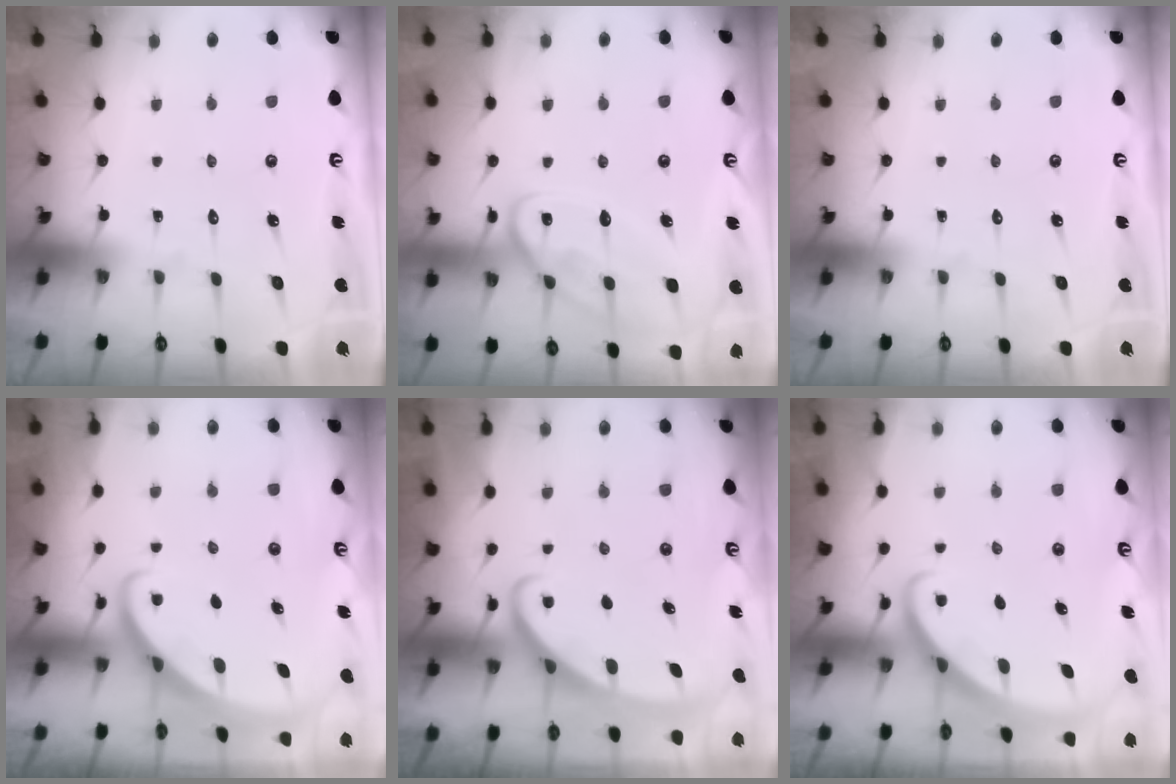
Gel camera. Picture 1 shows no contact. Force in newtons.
{"total": 15.1, "press": 15.1, "slide": 1.4}
{"total": 0.0}
{"total": 2.7, "press": 2.7, "slide": 0.2}
{"total": 2.6, "press": 2.6, "slide": 0.4}
{"total": 2.7, "press": 2.7, "slide": 0.2}